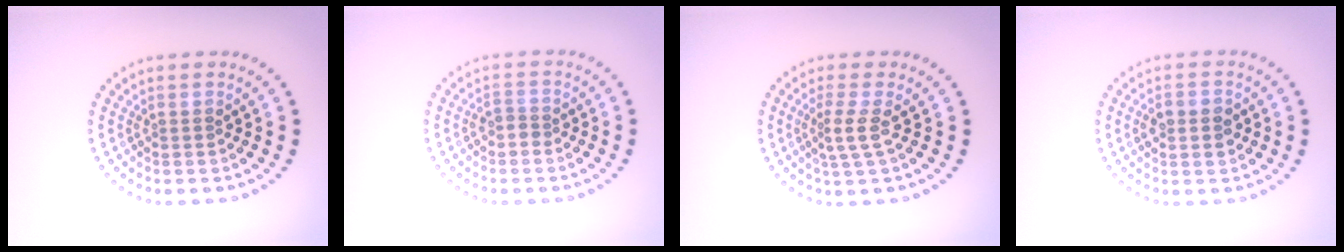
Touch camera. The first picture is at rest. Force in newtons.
{"total": 1.0, "press": 0.8, "slide": 0.6}
{"total": 2.2, "press": 1.5, "slide": 1.5}
{"total": 2.8, "press": 2.8, "slide": 0.0}